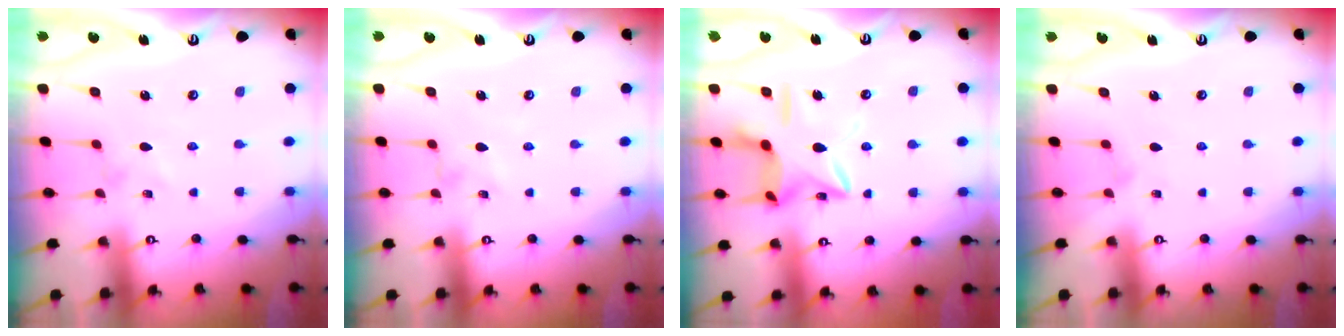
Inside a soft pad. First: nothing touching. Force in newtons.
{"total": 0.0}
{"total": 13.9, "press": 13.9, "slide": 1.2}
{"total": 2.9, "press": 2.9, "slide": 0.4}